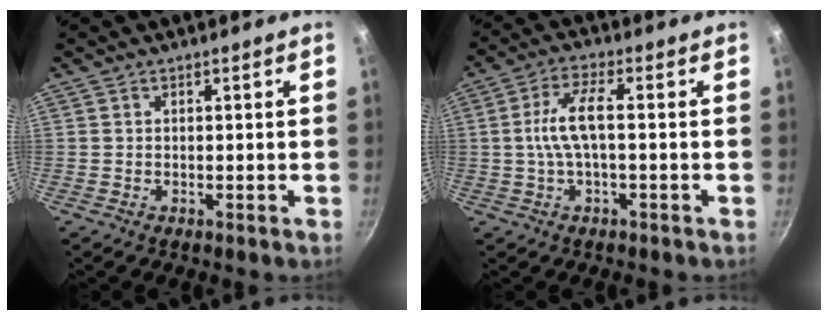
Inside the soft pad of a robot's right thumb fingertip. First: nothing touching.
{"total": 6.8, "force": [-0.5, 1.9, 6.5], "torque": [-0.139, 0.020, -0.012]}